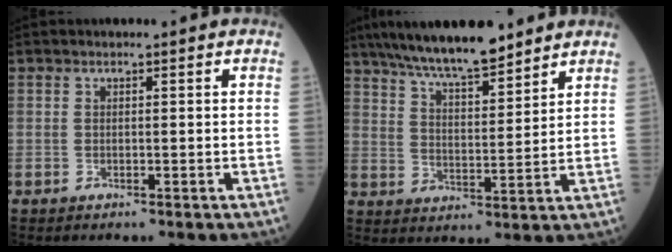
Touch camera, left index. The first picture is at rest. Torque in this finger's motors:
{"motor_torque": [0.44, -0.35, 0.36, 0.12]}